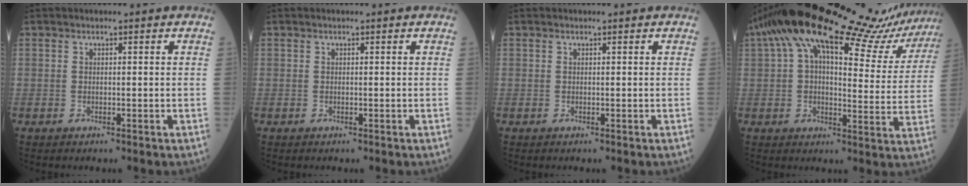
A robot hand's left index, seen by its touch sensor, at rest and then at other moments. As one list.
[{"total": 0.0}, {"total": 0.0}, {"total": 24.0, "force": [20.0, 4.5, 12.4], "torque": [-0.206, 0.030, 0.261]}]